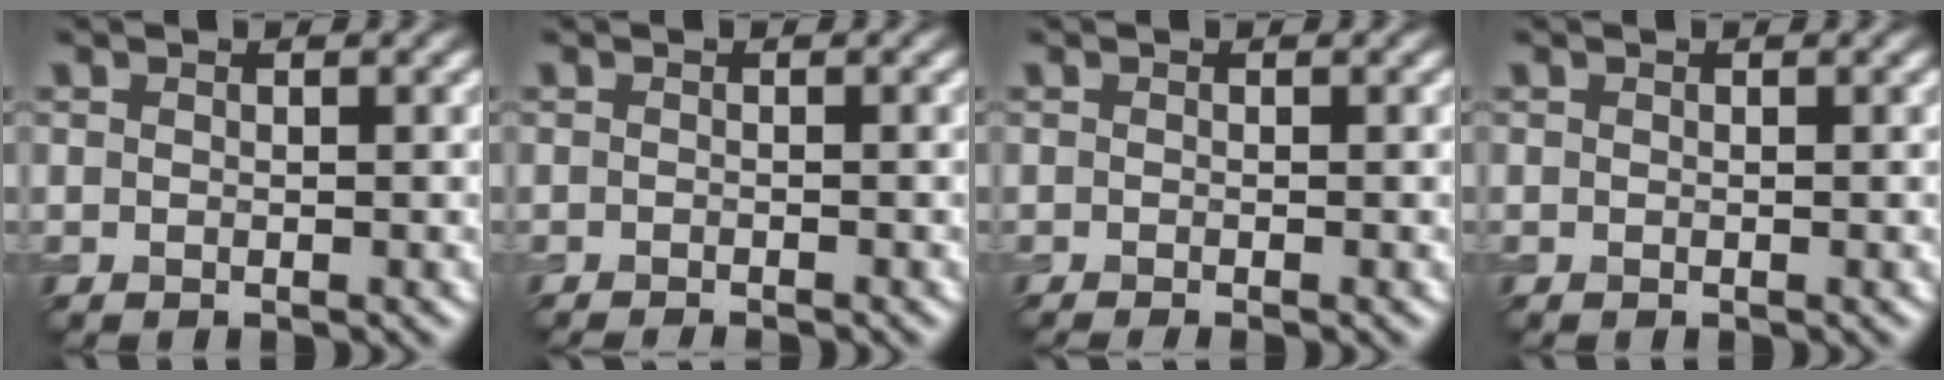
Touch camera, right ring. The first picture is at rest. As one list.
[{"total": 1.2, "force": [-1.0, 0.2, 0.5], "torque": [0.001, -0.003, -0.016]}, {"total": 1.0, "force": [-0.6, 0.3, 0.7], "torque": [-0.005, -0.007, -0.012]}, {"total": 0.0}]